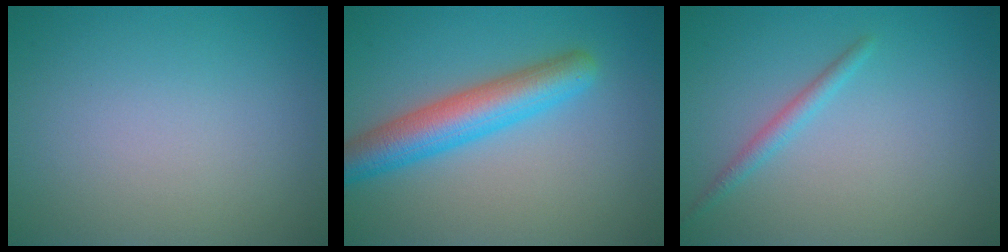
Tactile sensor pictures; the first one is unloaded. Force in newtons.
{"total": 5.6, "press": 5.6, "slide": 0.1}
{"total": 1.4, "press": 1.4, "slide": 0.0}